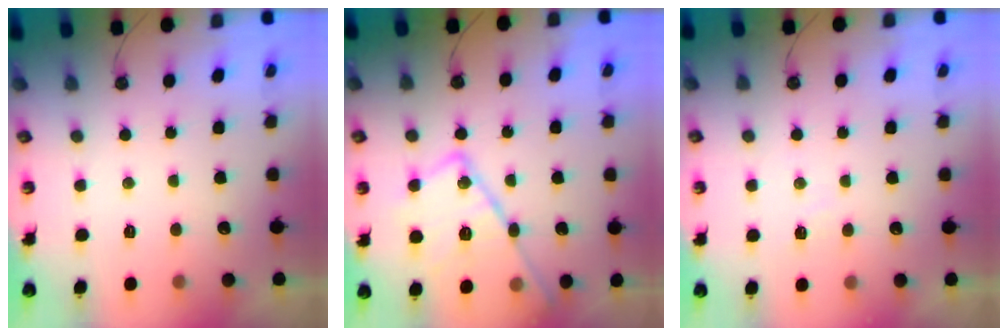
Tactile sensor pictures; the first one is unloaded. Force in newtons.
{"total": 19.8, "press": 19.7, "slide": 1.7}
{"total": 7.4, "press": 7.4, "slide": 0.8}